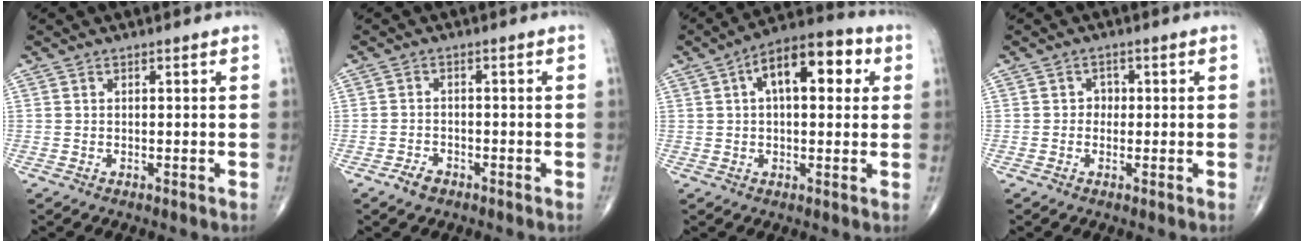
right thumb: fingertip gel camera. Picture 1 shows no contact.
{"total": 2.6, "force": [-1.8, 1.5, 1.1], "torque": [-0.022, 0.009, -0.030]}
{"total": 13.5, "force": [3.8, 6.6, 11.2], "torque": [-0.149, 0.028, 0.049]}
{"total": 1.8, "force": [-0.1, 1.7, 0.8], "torque": [0.003, 0.006, -0.008]}